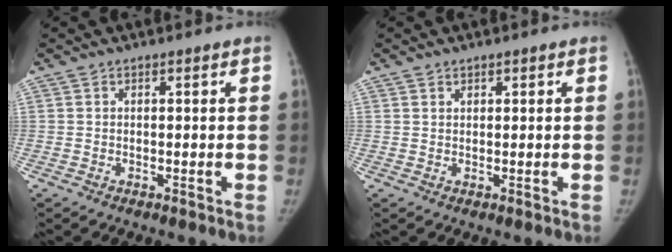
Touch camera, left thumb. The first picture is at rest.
{"total": 0.8, "force": [0.6, 0.5, 0.1], "torque": [0.010, -0.003, 0.006]}